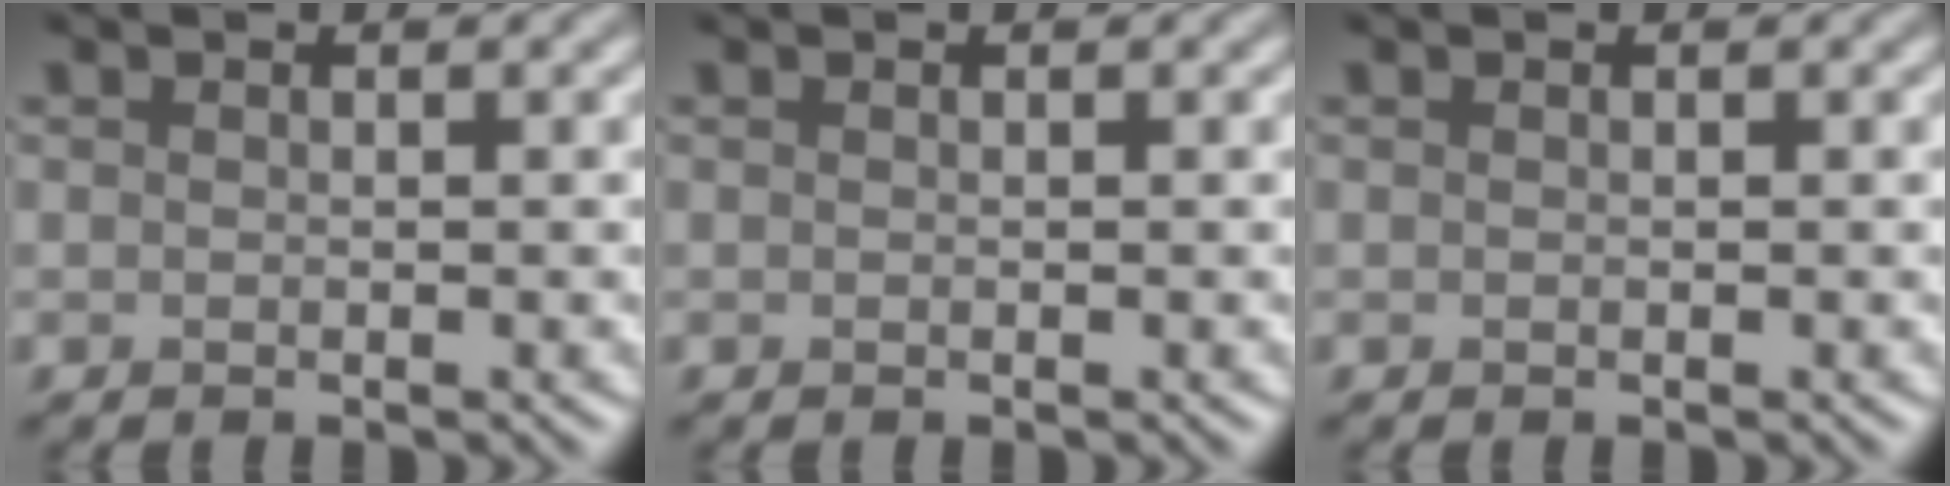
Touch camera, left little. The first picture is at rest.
{"total": 0.0}
{"total": 0.0}